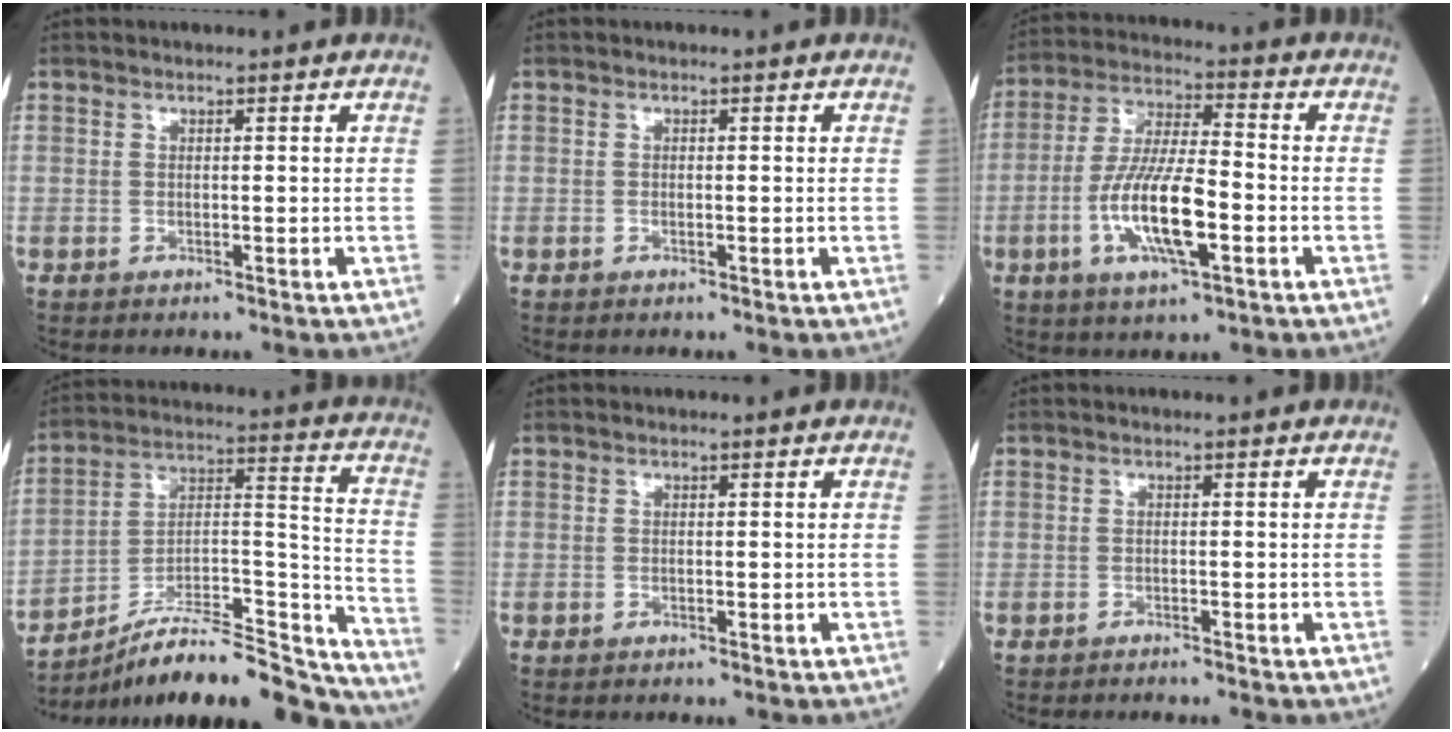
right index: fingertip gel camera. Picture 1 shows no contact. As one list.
[{"total": 0.0}, {"total": 12.3, "force": [-3.5, 2.7, 11.5], "torque": [-0.228, -0.002, -0.062]}, {"total": 22.1, "force": [-20.2, 2.3, 8.7], "torque": [-0.107, 0.036, -0.323]}, {"total": 0.0}, {"total": 1.2, "force": [-1.1, 0.0, 0.3], "torque": [-0.007, -0.002, -0.014]}]